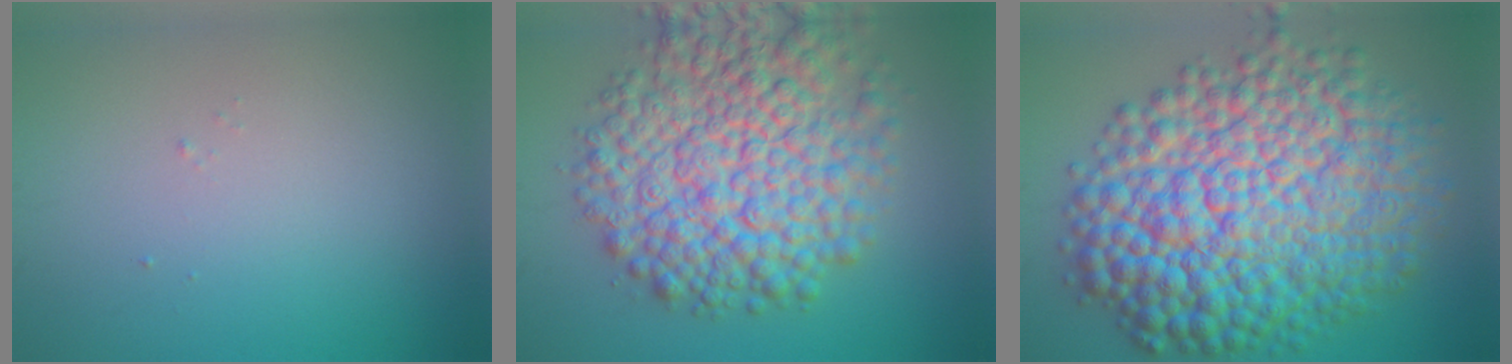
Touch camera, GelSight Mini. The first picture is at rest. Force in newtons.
{"total": 12.0, "press": 12.0, "slide": 0.3}
{"total": 17.1, "press": 17.1, "slide": 0.1}